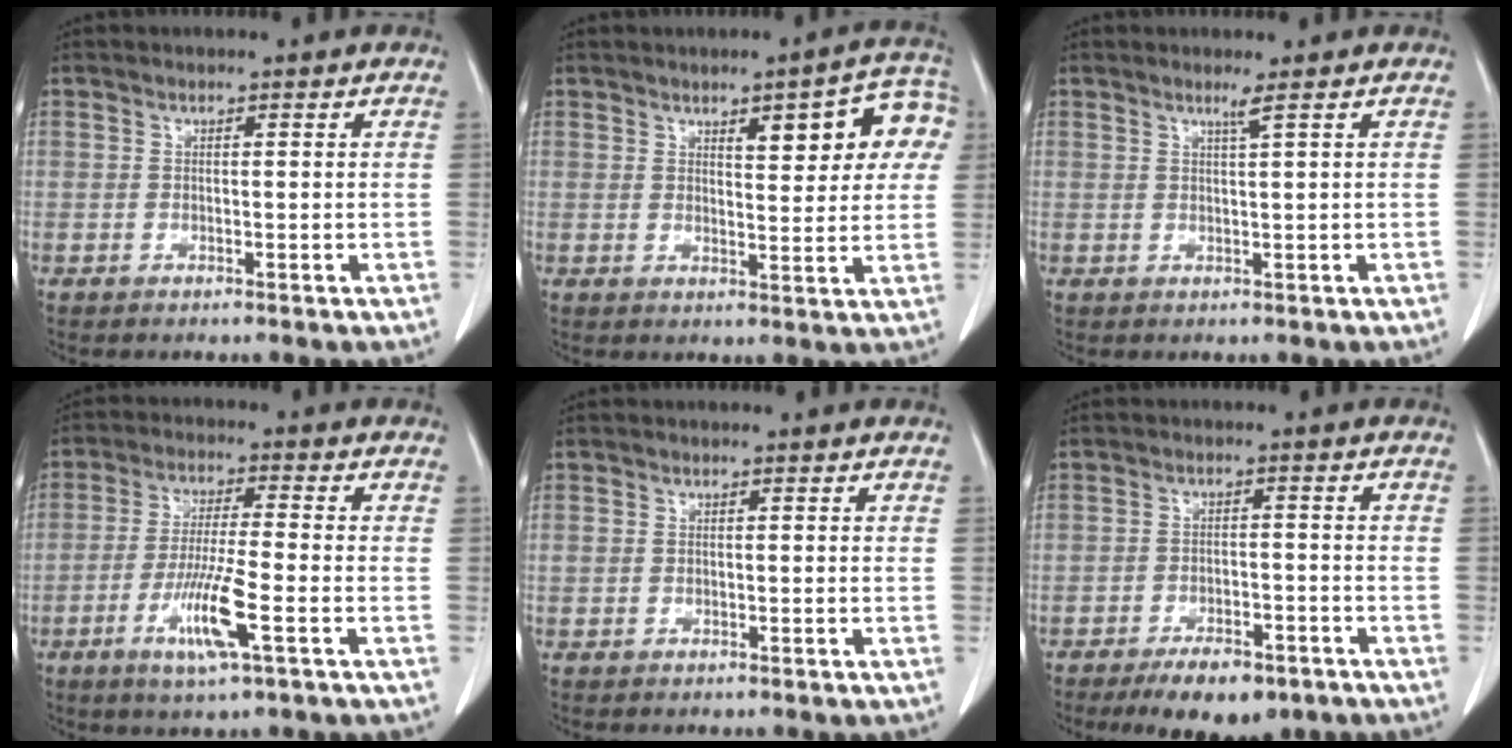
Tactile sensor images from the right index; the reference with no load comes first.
{"total": 9.8, "force": [3.6, 2.8, 8.6], "torque": [-0.099, 0.020, 0.044]}
{"total": 1.3, "force": [0.8, -0.6, 0.8], "torque": [-0.026, -0.009, 0.019]}
{"total": 9.1, "force": [-3.5, 0.2, 8.3], "torque": [-0.163, -0.014, -0.065]}
{"total": 0.6, "force": [0.0, 0.5, 0.3], "torque": [-0.005, 0.007, 0.003]}
{"total": 8.3, "force": [-5.9, 3.3, 4.8], "torque": [-0.072, -0.004, -0.090]}